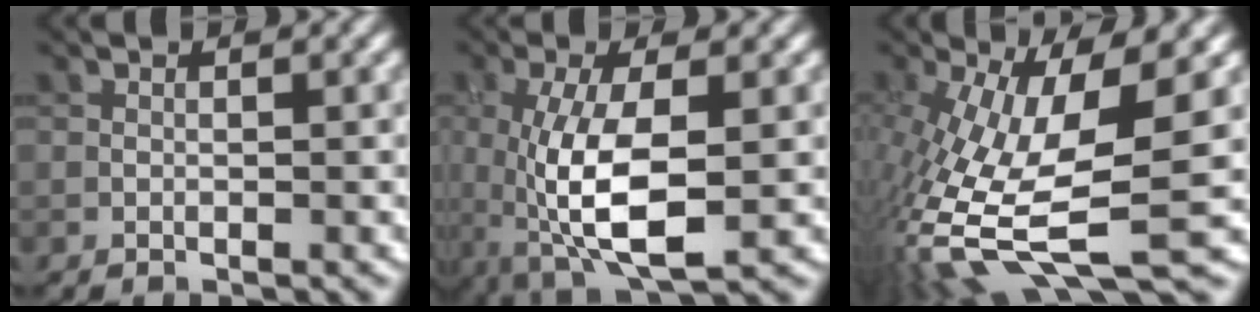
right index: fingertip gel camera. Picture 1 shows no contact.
{"total": 7.8, "force": [-0.8, 2.8, 7.2], "torque": [-0.154, -0.007, -0.012]}
{"total": 13.3, "force": [-3.6, 4.3, 12.1], "torque": [-0.258, -0.021, -0.058]}